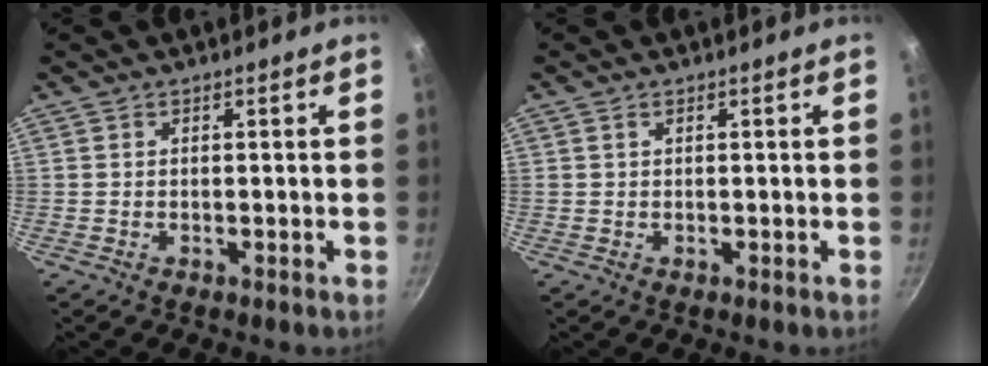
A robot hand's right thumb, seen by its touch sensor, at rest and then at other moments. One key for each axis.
{"total": 0.7, "fx": 0.4, "fy": 0.5, "fz": 0.4, "tx": -0.006, "ty": 0.002, "tz": 0.007}